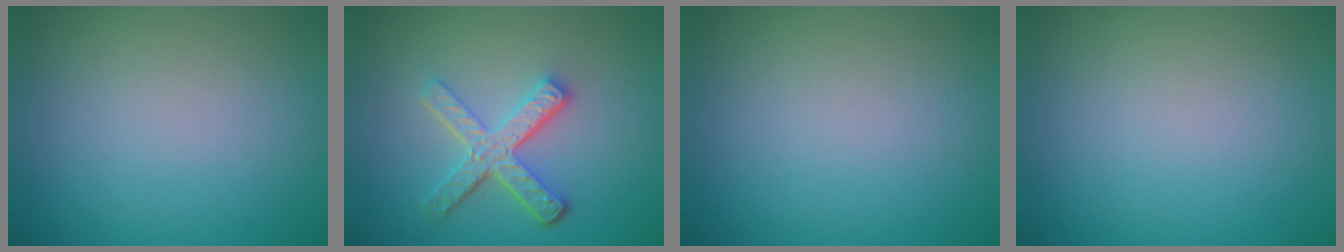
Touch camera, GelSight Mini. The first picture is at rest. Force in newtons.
{"total": 4.9, "press": 3.6, "slide": 3.3}
{"total": 0.0}
{"total": 0.0}